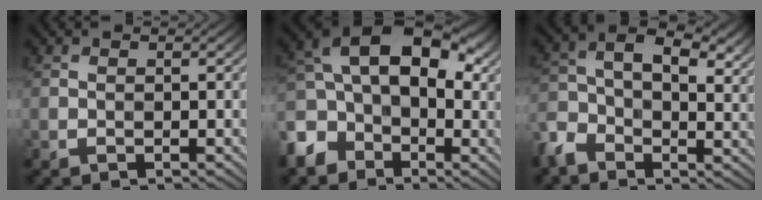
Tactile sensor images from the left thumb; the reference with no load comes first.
{"total": 12.9, "force": [-3.3, 8.9, 8.6], "torque": [-0.163, -0.005, -0.076]}
{"total": 9.4, "force": [-0.7, 6.1, 7.2], "torque": [-0.146, -0.004, -0.031]}